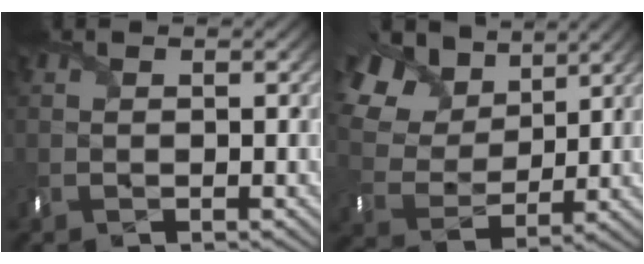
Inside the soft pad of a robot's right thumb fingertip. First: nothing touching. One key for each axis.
{"total": 13.5, "fx": 7.5, "fy": 8.5, "fz": 7.4, "tx": -0.224, "ty": 0.044, "tz": 0.122}